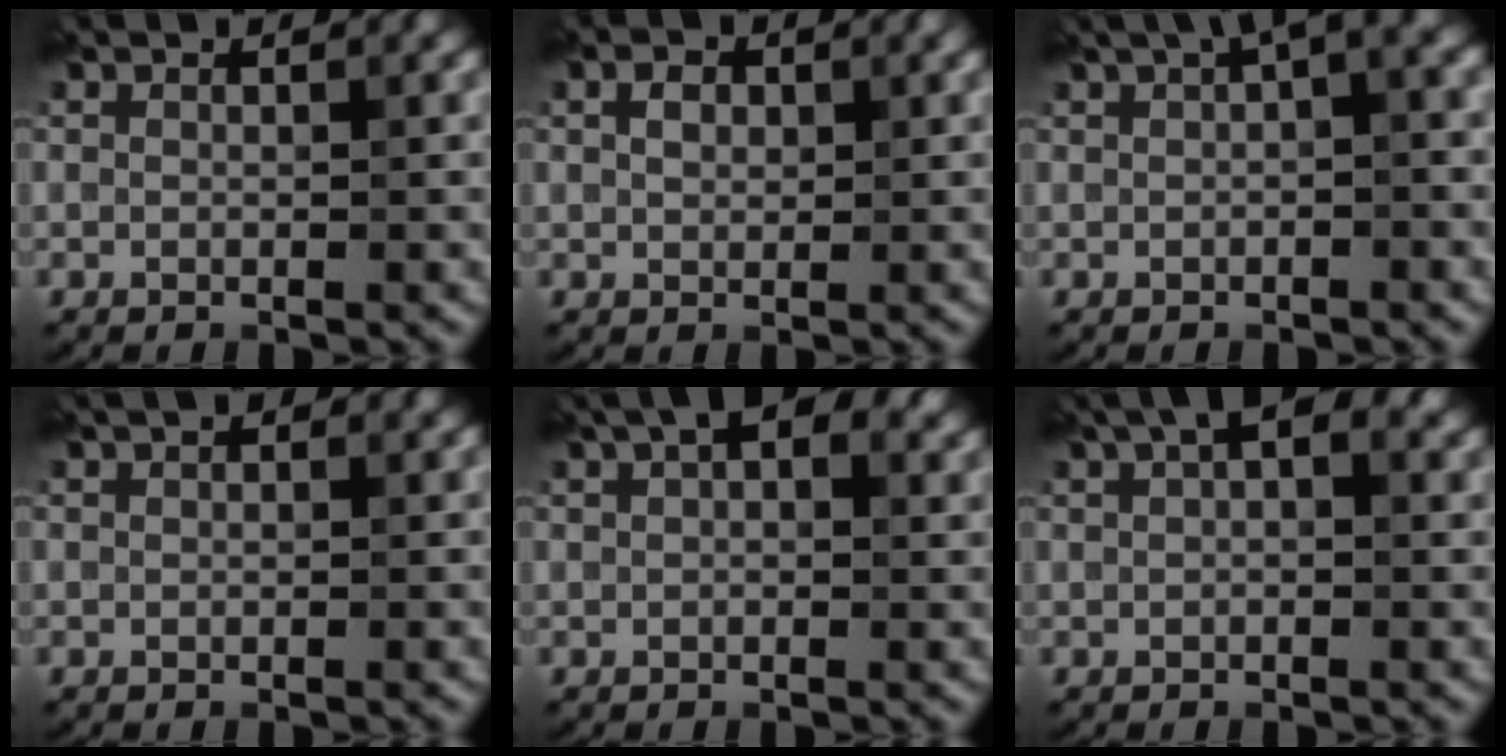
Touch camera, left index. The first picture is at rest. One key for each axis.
{"total": 1.6, "fx": 0.3, "fy": 1.1, "fz": 1.1, "tx": -0.023, "ty": 0.004, "tz": 0.005}
{"total": 3.3, "fx": 1.3, "fy": 0.8, "fz": 3.0, "tx": -0.038, "ty": 0.017, "tz": 0.017}
{"total": 1.0, "fx": 0.6, "fy": 0.5, "fz": 0.7, "tx": -0.012, "ty": 0.004, "tz": 0.007}
{"total": 4.6, "fx": 2.3, "fy": 2.4, "fz": 3.3, "tx": -0.039, "ty": 0.018, "tz": 0.025}
{"total": 3.8, "fx": 1.8, "fy": 1.8, "fz": 2.8, "tx": -0.040, "ty": 0.014, "tz": 0.025}